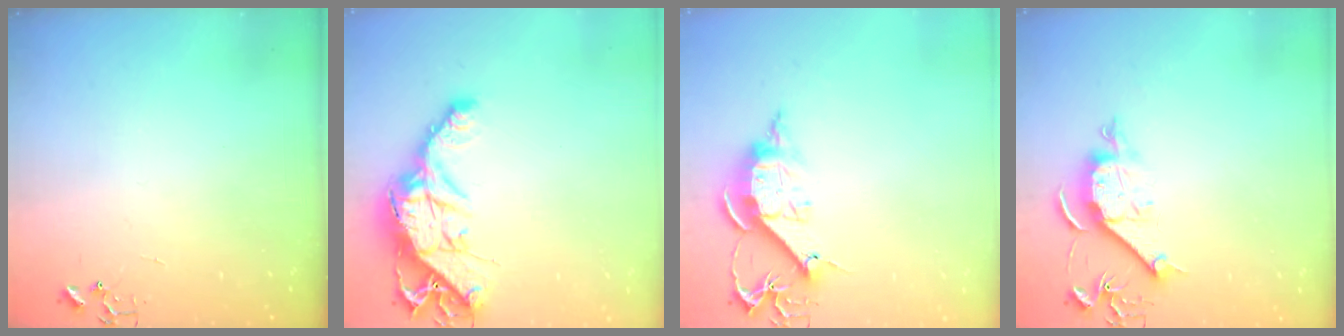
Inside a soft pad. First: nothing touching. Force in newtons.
{"total": 16.1, "press": 16.0, "slide": 1.6}
{"total": 12.5, "press": 12.5, "slide": 0.2}
{"total": 10.4, "press": 10.4, "slide": 0.9}